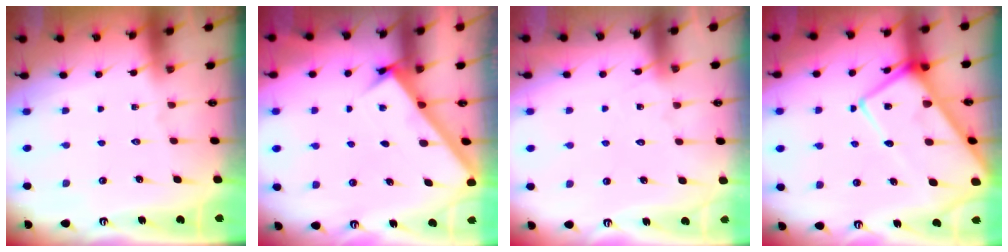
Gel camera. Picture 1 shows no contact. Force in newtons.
{"total": 3.1, "press": 3.1, "slide": 0.2}
{"total": 6.1, "press": 6.1, "slide": 0.5}
{"total": 16.2, "press": 16.1, "slide": 1.6}